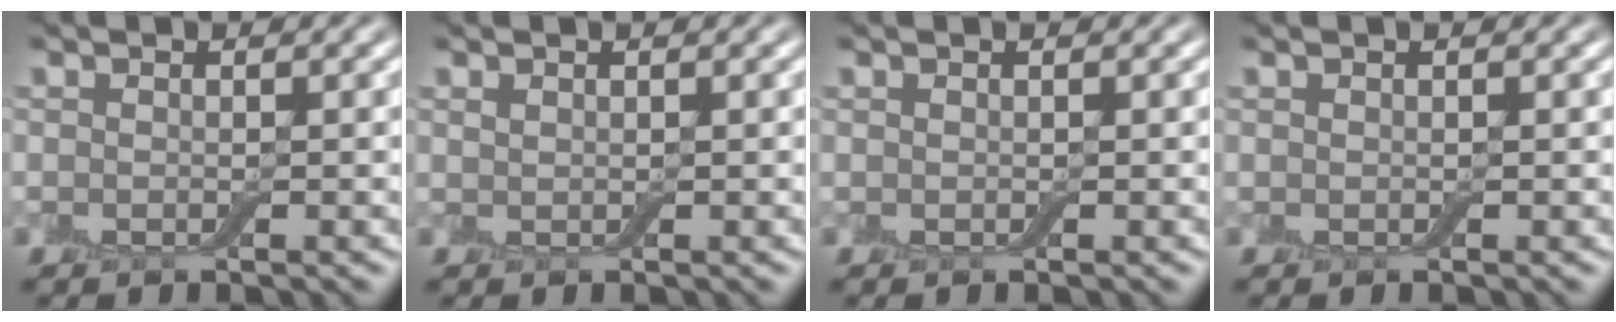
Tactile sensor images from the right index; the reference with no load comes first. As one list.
[{"total": 0.0}, {"total": 0.0}, {"total": 0.0}]